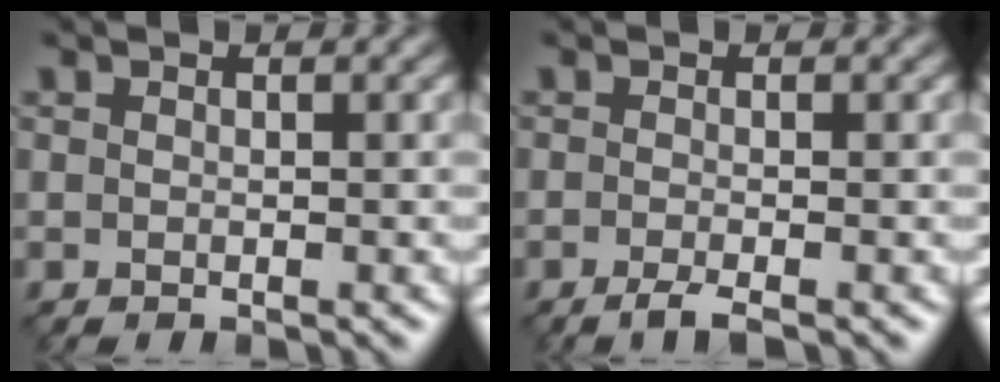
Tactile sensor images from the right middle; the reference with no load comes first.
{"total": 1.6, "force": [-1.1, 0.2, 1.1], "torque": [-0.019, -0.004, -0.030]}